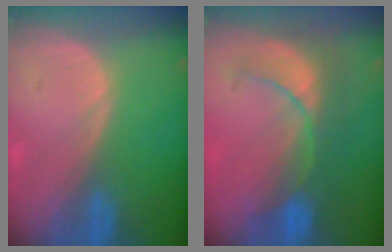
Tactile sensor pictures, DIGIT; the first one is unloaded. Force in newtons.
{"total": 8.4, "press": 7.9, "slide": 2.9}